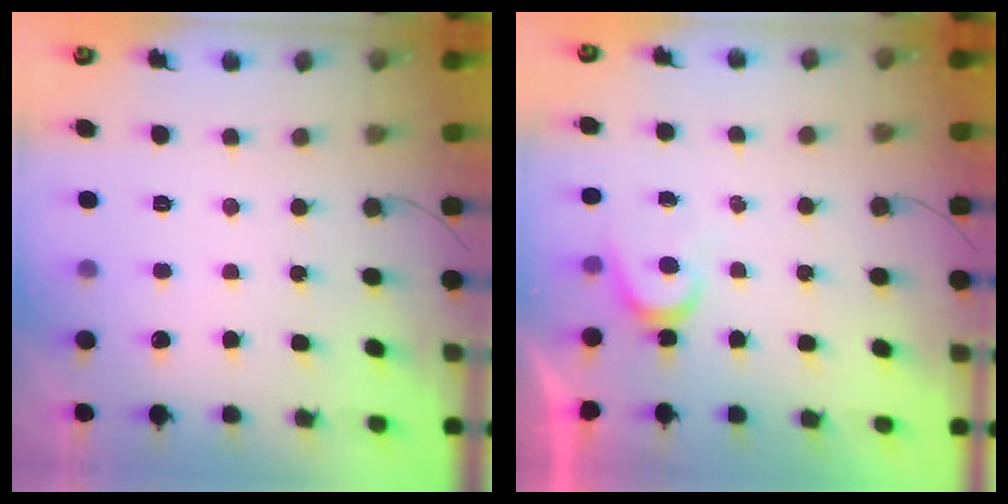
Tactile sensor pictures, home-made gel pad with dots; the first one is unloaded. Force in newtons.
{"total": 4.4, "press": 4.3, "slide": 0.4}